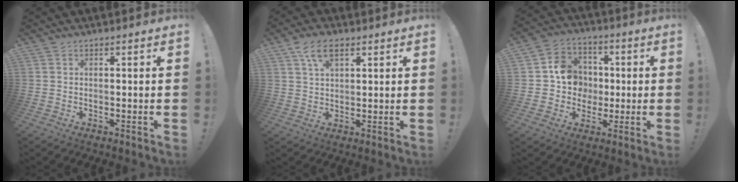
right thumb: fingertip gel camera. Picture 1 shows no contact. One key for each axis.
{"total": 7.2, "fx": 3.7, "fy": 3.7, "fz": 4.9, "tx": -0.085, "ty": -0.004, "tz": 0.070}
{"total": 11.5, "fx": 0.3, "fy": 10.7, "fz": 4.1, "tx": -0.051, "ty": 0.014, "tz": 0.019}